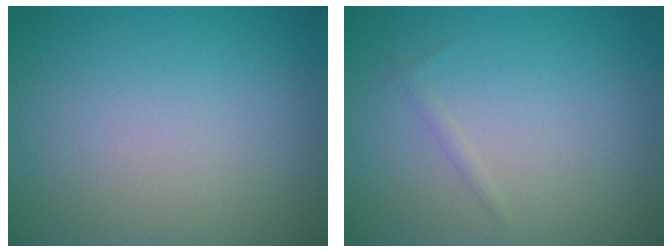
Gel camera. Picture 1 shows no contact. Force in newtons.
{"total": 0.5, "press": 0.5, "slide": 0.0}